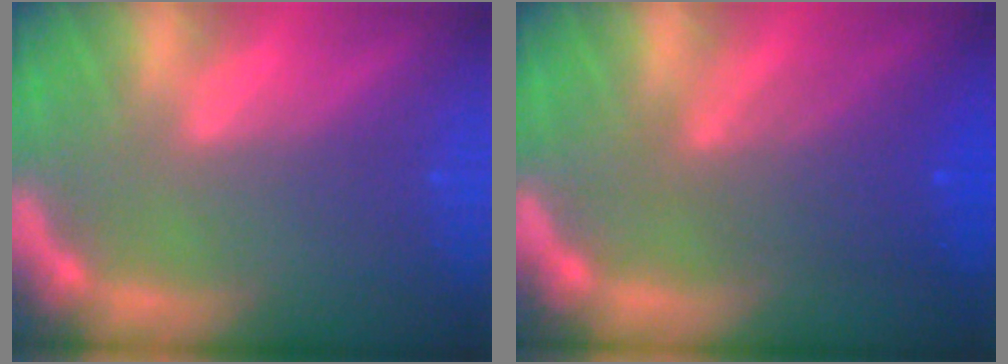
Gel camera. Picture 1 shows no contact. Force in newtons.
{"total": 5.1}